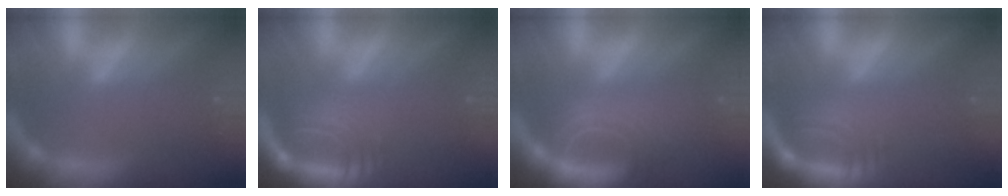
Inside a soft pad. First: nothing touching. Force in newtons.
{"total": 7.5}
{"total": 8.1}
{"total": 6.1}